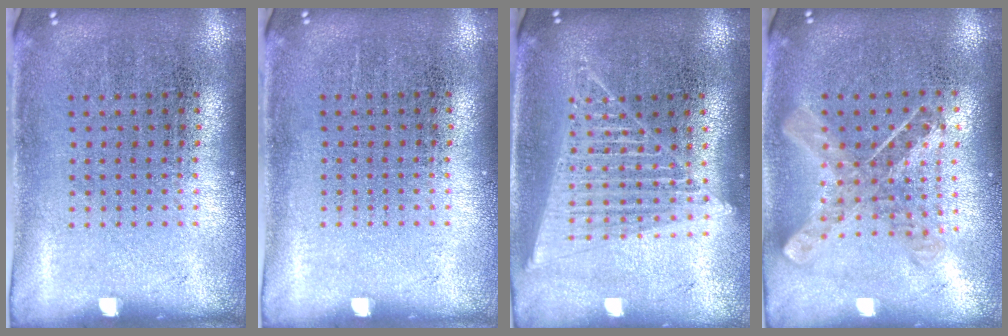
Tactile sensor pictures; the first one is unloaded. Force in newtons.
{"total": 0.0}
{"total": 1.9, "press": 1.7, "slide": 0.8}
{"total": 0.9, "press": 0.8, "slide": 0.2}